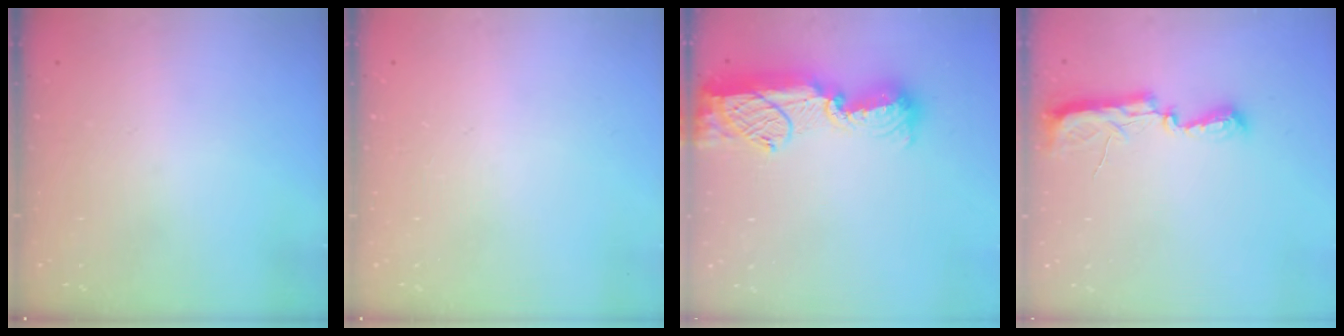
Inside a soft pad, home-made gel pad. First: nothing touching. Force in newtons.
{"total": 0.0}
{"total": 17.4, "press": 16.6, "slide": 5.5}
{"total": 7.7, "press": 7.7, "slide": 0.6}